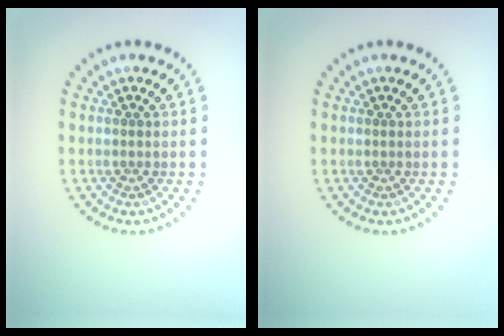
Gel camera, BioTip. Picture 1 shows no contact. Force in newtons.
{"total": 0.0}